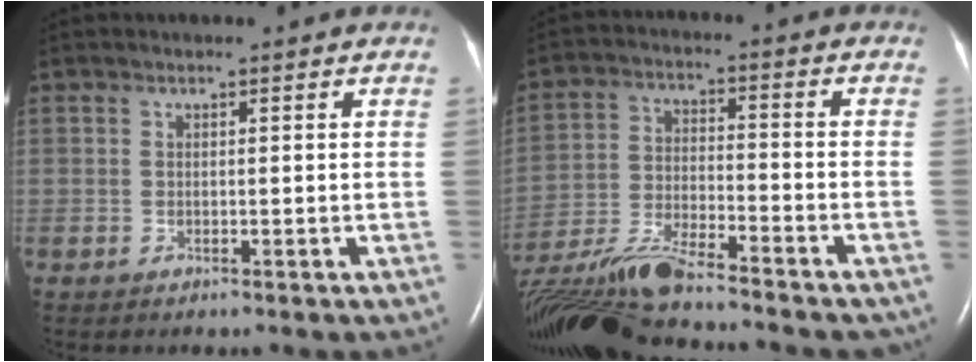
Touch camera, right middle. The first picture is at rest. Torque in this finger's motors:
{"motor_torque": [1.04, -1.10, 0.13, 0.10]}